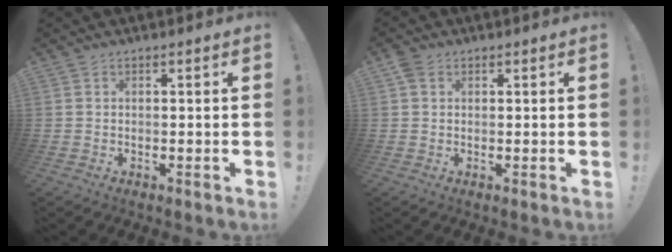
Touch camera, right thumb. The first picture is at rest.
{"total": 2.7, "force": [1.3, 1.9, 1.5], "torque": [-0.024, 0.001, 0.025]}